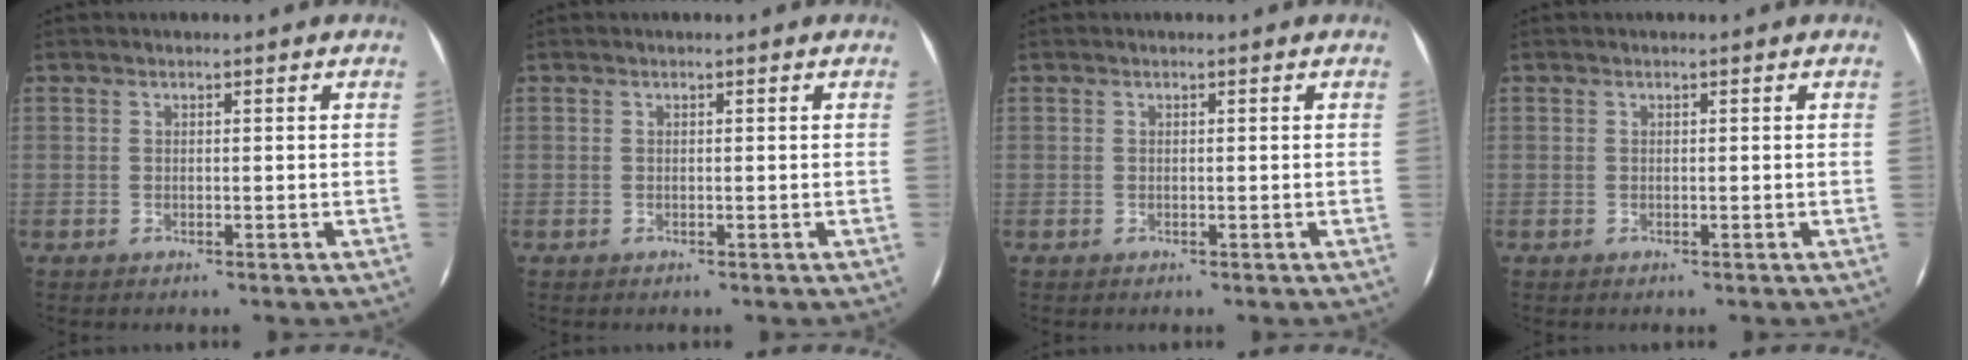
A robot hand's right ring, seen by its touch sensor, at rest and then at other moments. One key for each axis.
{"total": 0.0}
{"total": 0.0}
{"total": 0.0}